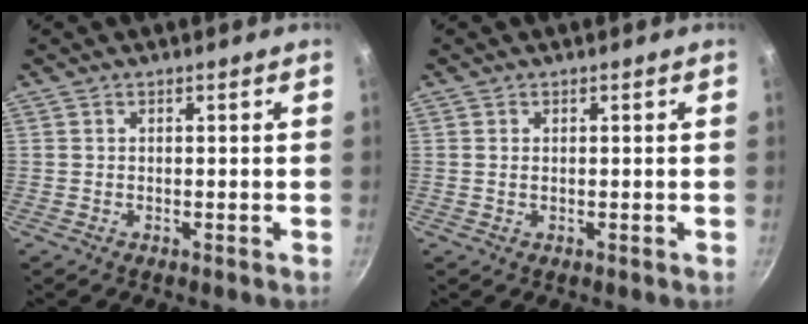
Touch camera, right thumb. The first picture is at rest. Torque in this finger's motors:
{"motor_torque": [-0.43, 0.19, -0.19, 0.04, -0.07]}